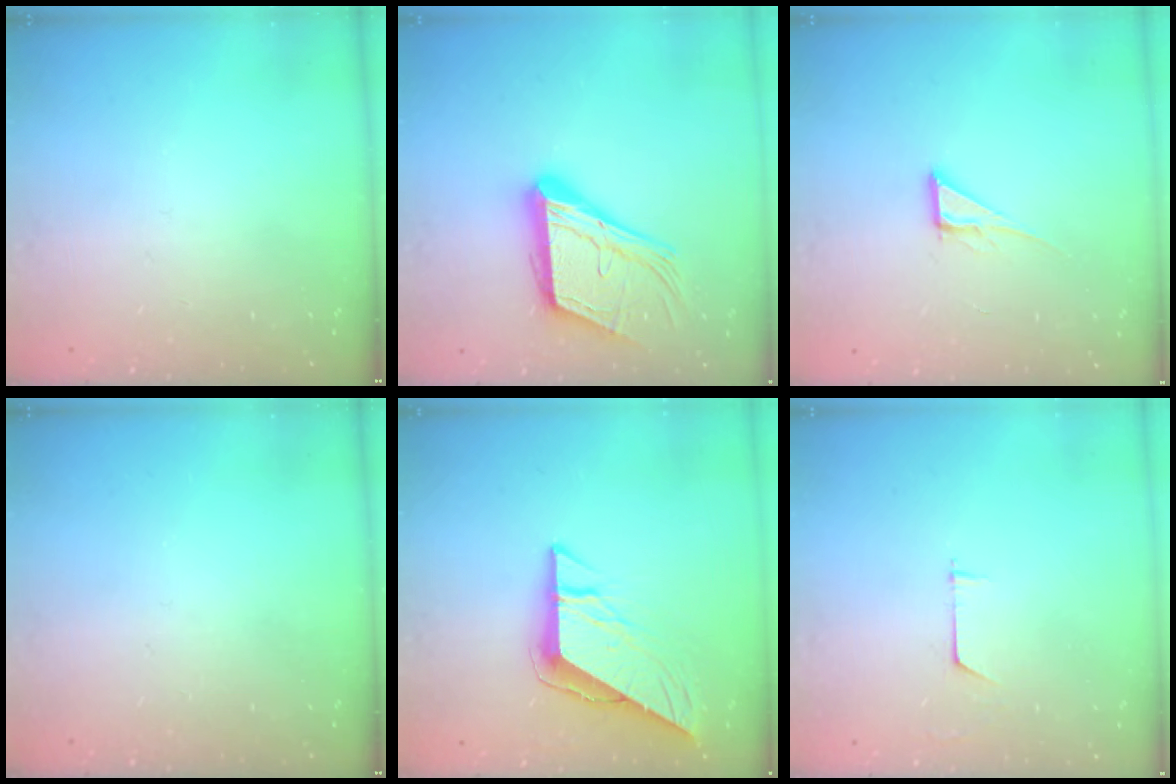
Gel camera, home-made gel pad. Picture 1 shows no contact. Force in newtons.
{"total": 18.7, "press": 18.4, "slide": 3.0}
{"total": 6.1, "press": 6.1, "slide": 0.4}
{"total": 0.0}
{"total": 8.8, "press": 8.7, "slide": 0.8}
{"total": 3.2, "press": 3.2, "slide": 0.3}